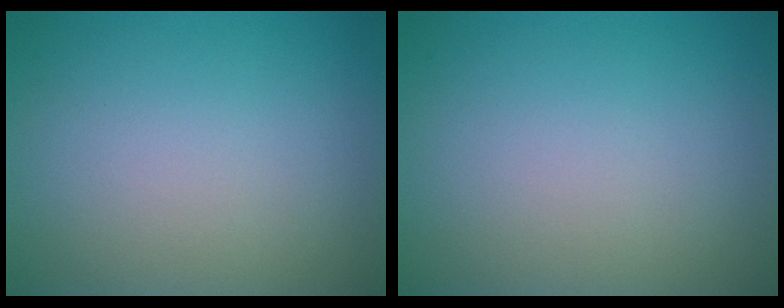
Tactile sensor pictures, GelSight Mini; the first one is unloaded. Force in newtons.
{"total": 0.0}